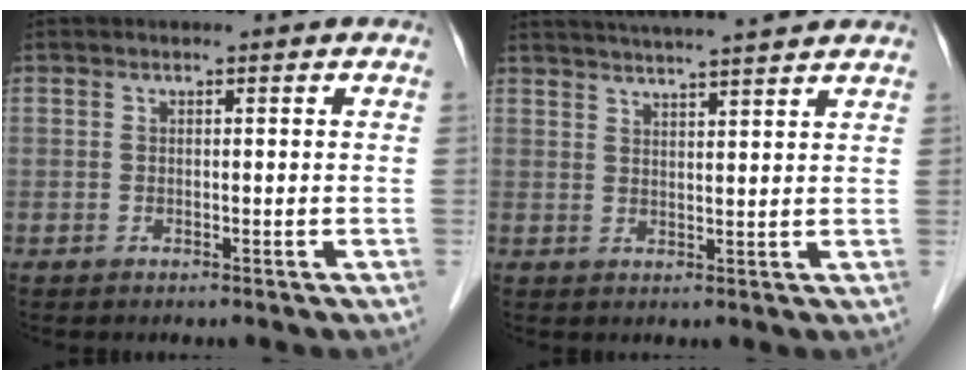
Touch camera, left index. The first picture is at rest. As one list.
[{"total": 11.4, "force": [10.3, -0.4, 4.8], "torque": [-0.076, 0.026, 0.140]}]